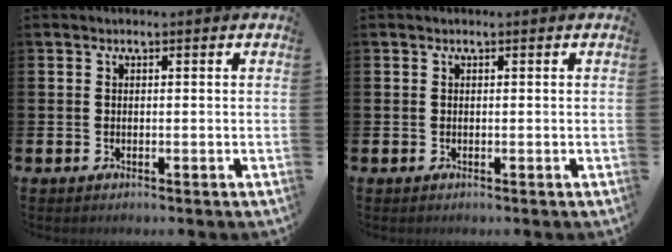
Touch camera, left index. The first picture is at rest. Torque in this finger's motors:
{"motor_torque": [0.10, -0.02, -0.04, 0.01]}